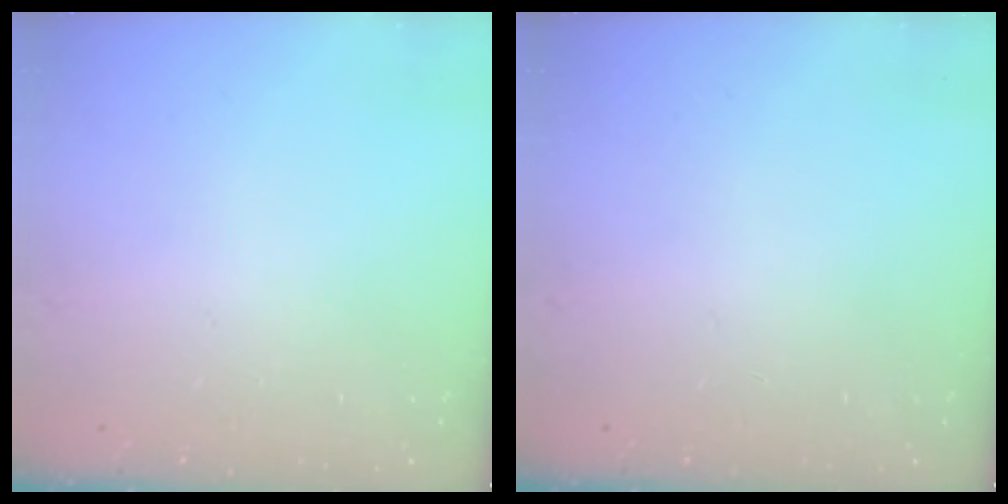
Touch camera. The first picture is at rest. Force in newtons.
{"total": 0.0}